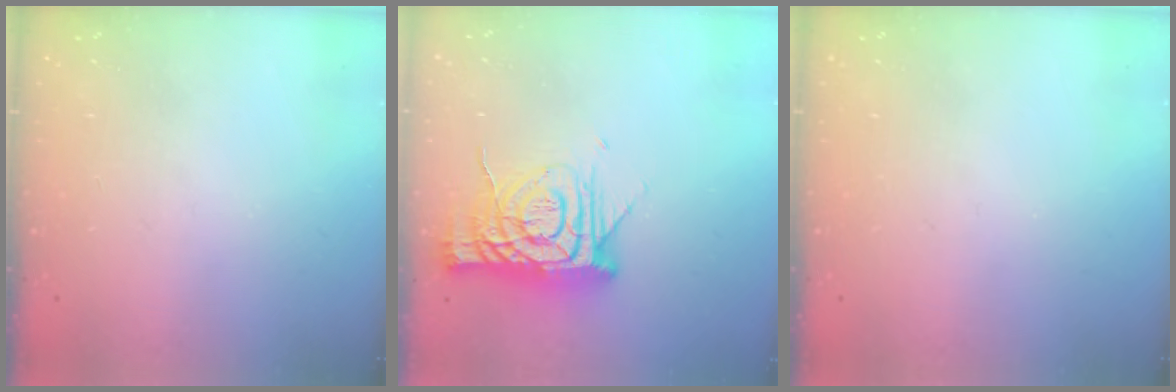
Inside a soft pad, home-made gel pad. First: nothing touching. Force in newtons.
{"total": 12.7, "press": 12.7, "slide": 1.2}
{"total": 0.0}